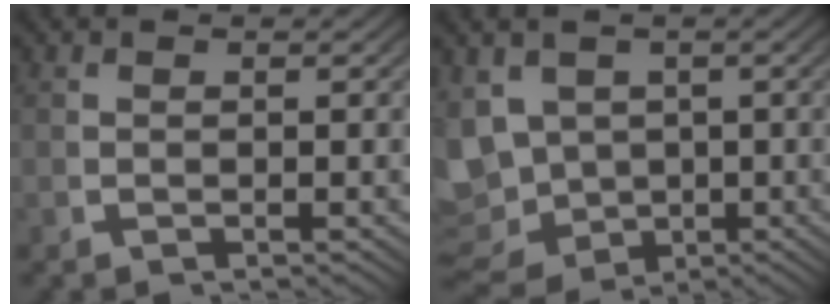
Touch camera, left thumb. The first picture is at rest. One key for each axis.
{"total": 13.1, "fx": -3.9, "fy": 11.1, "fz": 5.8, "tx": -0.161, "ty": -0.078, "tz": -0.041}